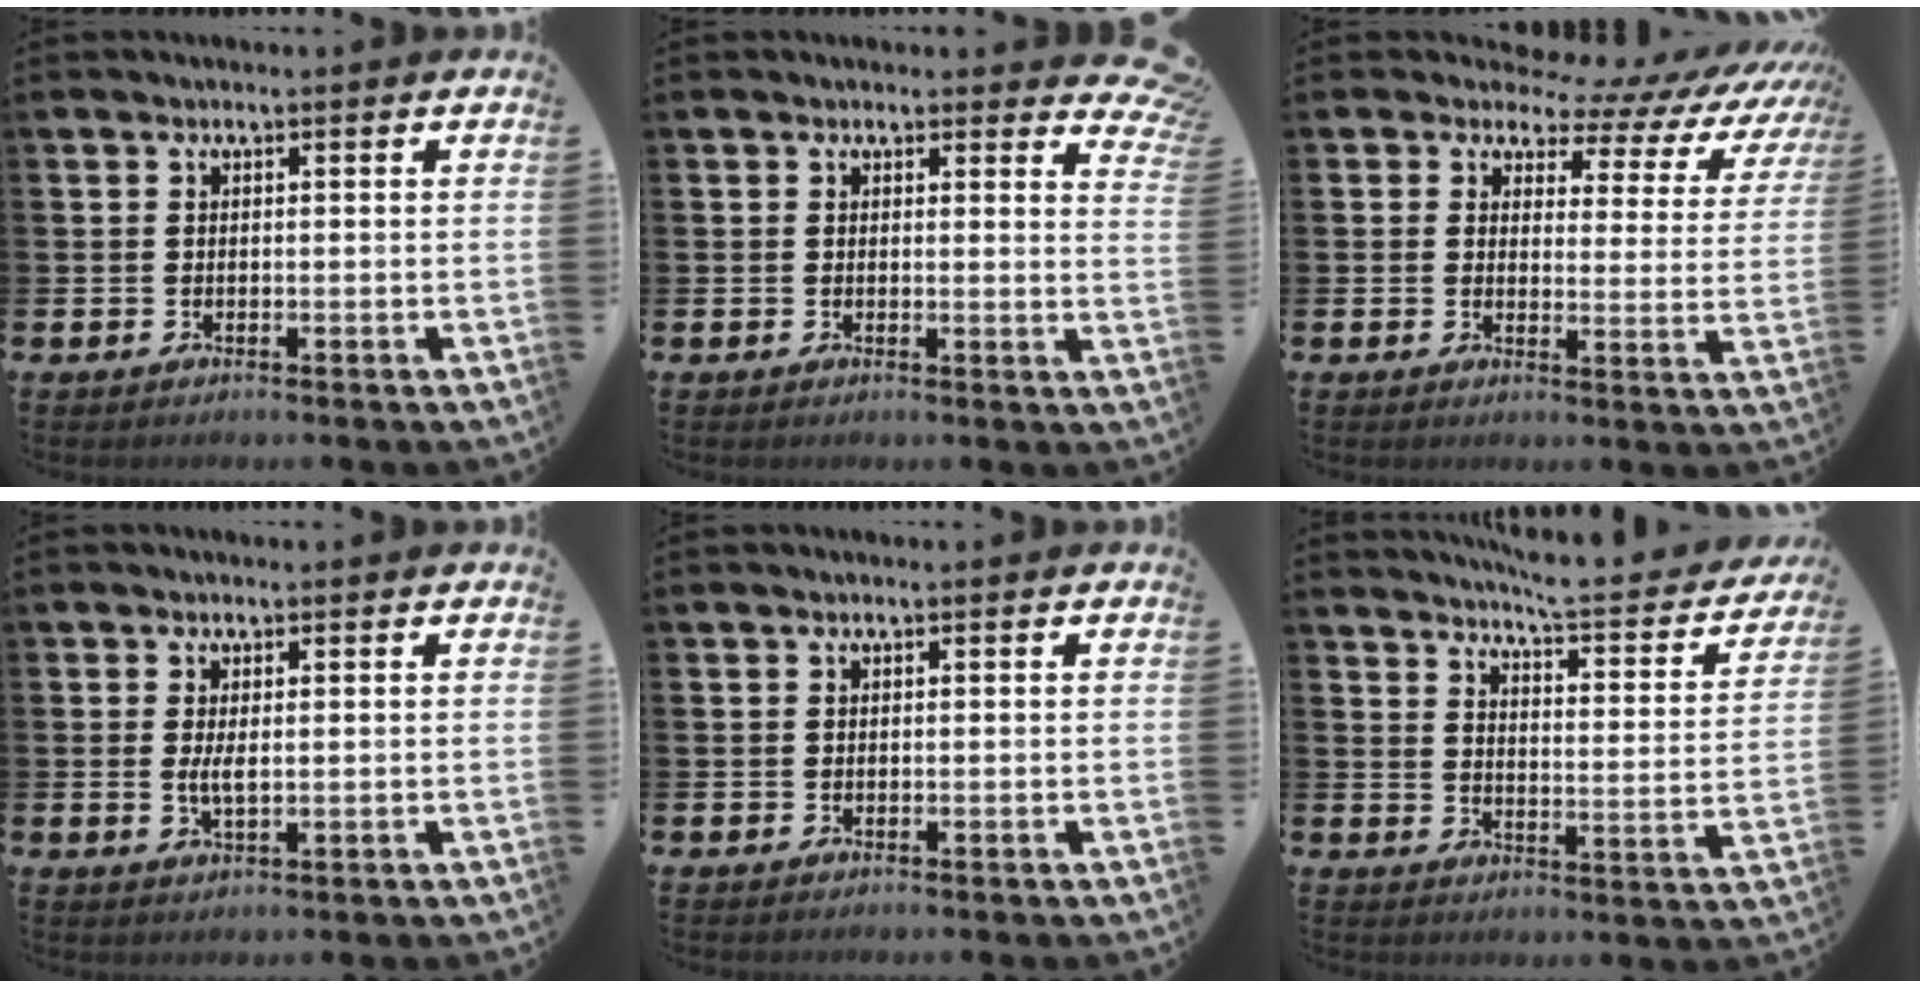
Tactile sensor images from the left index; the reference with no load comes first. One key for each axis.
{"total": 2.3, "fx": 2.1, "fy": 0.9, "fz": 0.2, "tx": 0.014, "ty": -0.013, "tz": 0.031}
{"total": 4.3, "fx": 2.7, "fy": 2.8, "fz": 1.6, "tx": -0.034, "ty": -0.029, "tz": 0.032}
{"total": 2.2, "fx": 0.1, "fy": 0.7, "fz": 2.1, "tx": -0.040, "ty": 0.001, "tz": 0.001}
{"total": 0.0}
{"total": 5.6, "fx": 5.3, "fy": 0.2, "fz": 1.7, "tx": -0.045, "ty": -0.047, "tz": 0.085}